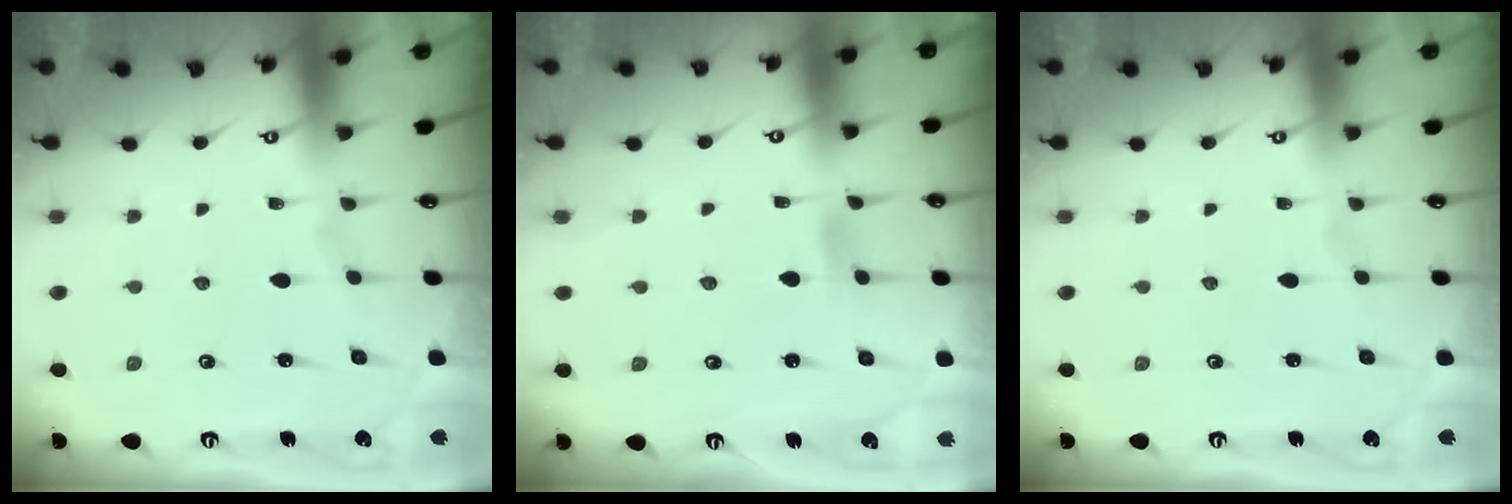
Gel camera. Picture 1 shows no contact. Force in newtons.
{"total": 2.8, "press": 2.7, "slide": 0.5}
{"total": 0.0}